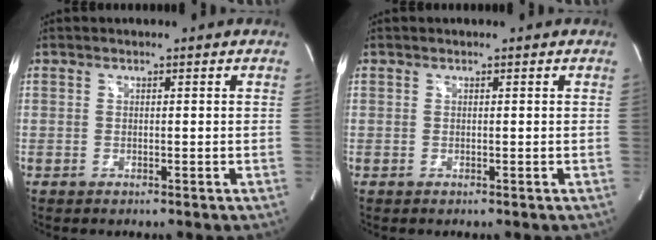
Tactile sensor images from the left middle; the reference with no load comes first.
{"total": 0.0}